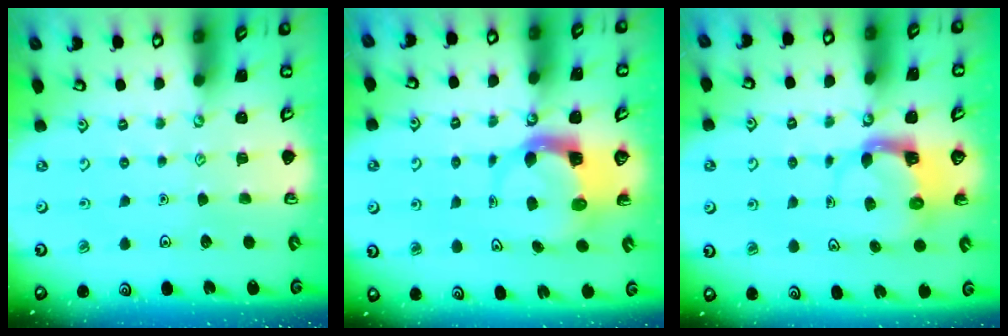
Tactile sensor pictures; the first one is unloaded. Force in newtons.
{"total": 3.8, "press": 3.8, "slide": 0.6}
{"total": 4.0, "press": 3.9, "slide": 0.6}